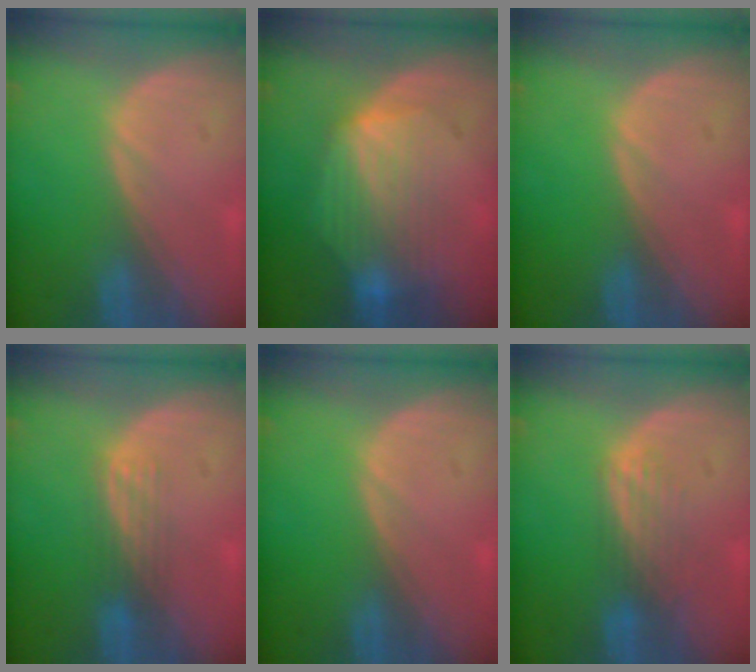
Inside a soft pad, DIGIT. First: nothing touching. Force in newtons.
{"total": 8.0, "press": 7.6, "slide": 2.5}
{"total": 0.0}
{"total": 2.9, "press": 2.7, "slide": 1.1}
{"total": 0.0}
{"total": 3.7, "press": 3.1, "slide": 2.0}